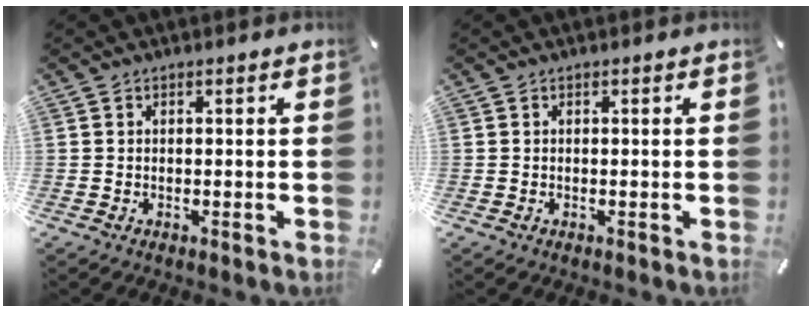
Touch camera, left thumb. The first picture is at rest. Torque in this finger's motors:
{"motor_torque": [0.00, 0.00, 0.00, 0.00, 0.00]}